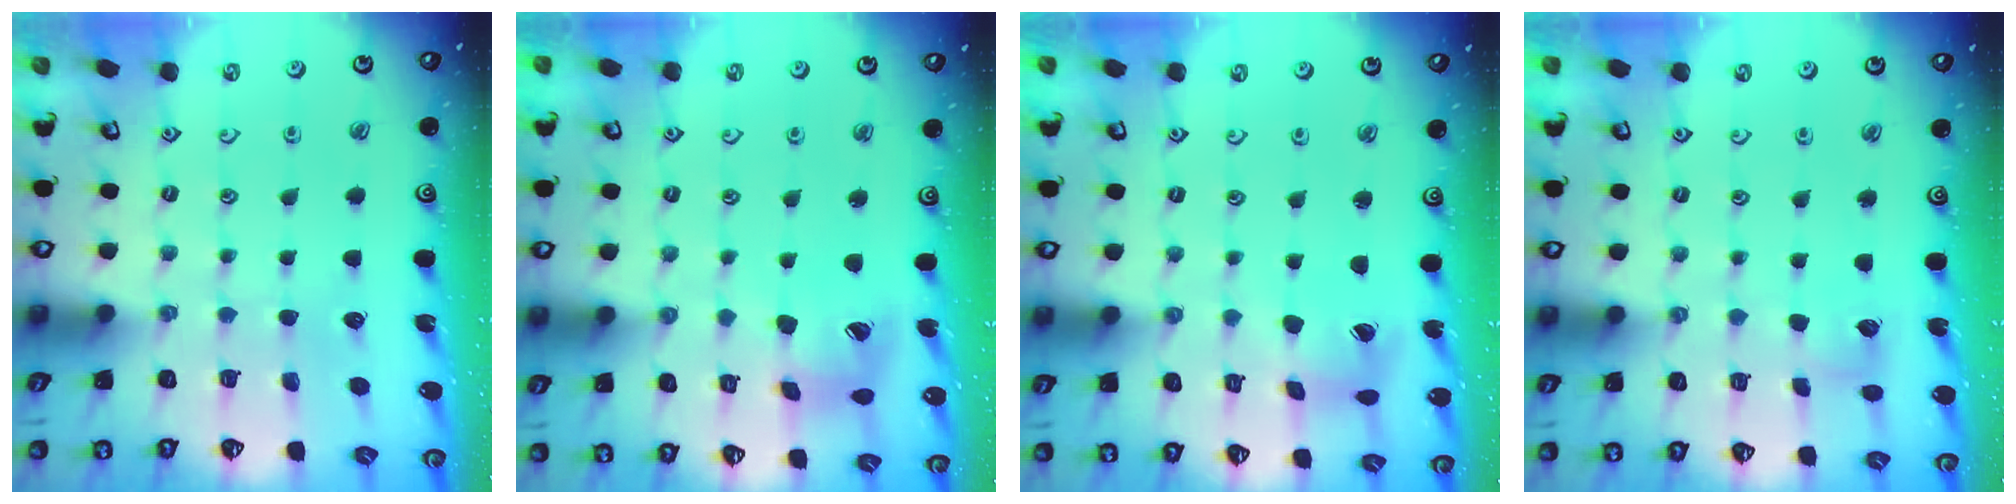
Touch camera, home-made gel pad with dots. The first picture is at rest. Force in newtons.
{"total": 14.5, "press": 14.4, "slide": 1.9}
{"total": 5.9, "press": 5.8, "slide": 0.7}
{"total": 5.7, "press": 5.6, "slide": 0.5}